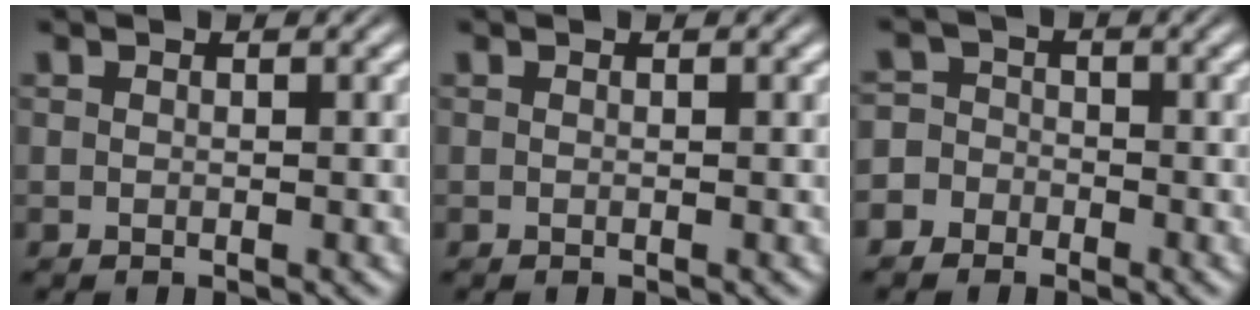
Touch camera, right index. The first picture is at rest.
{"total": 0.0}
{"total": 5.1, "force": [-2.1, 4.6, 0.7], "torque": [-0.008, -0.015, -0.043]}